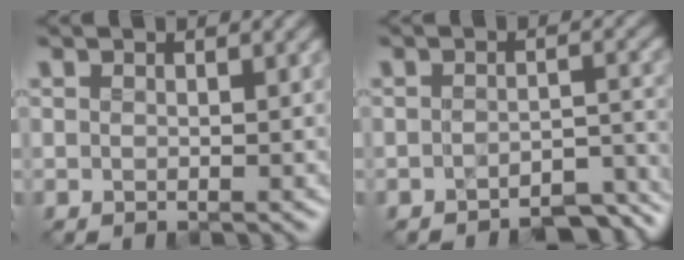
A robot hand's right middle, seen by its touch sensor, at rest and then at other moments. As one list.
[{"total": 4.3, "force": [-3.8, 1.0, 1.7], "torque": [-0.017, 0.000, -0.046]}]